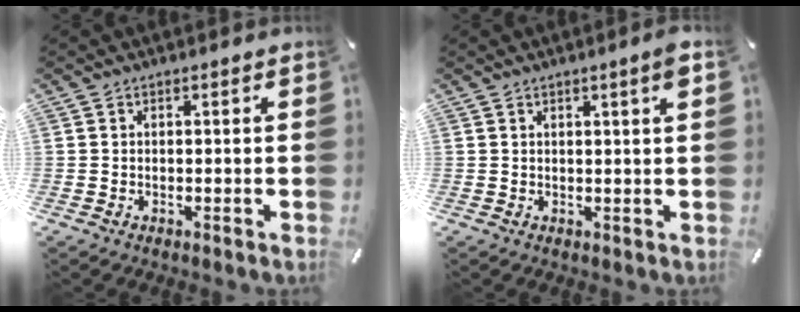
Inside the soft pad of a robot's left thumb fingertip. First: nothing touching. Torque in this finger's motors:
{"motor_torque": [-0.09, -0.26, 0.01, -0.02, 0.00]}